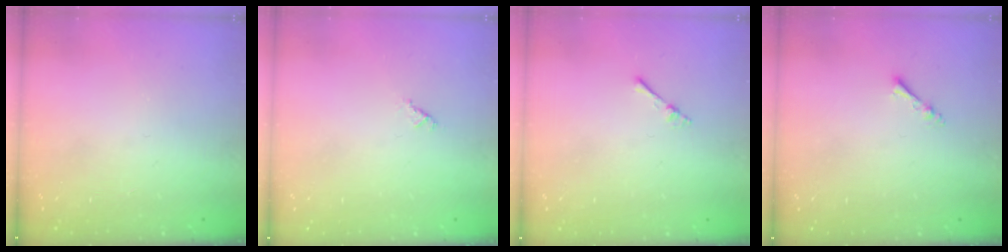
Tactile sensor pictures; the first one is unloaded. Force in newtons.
{"total": 0.6, "press": 0.6, "slide": 0.2}
{"total": 2.2, "press": 2.2, "slide": 0.3}
{"total": 2.2, "press": 2.1, "slide": 0.4}